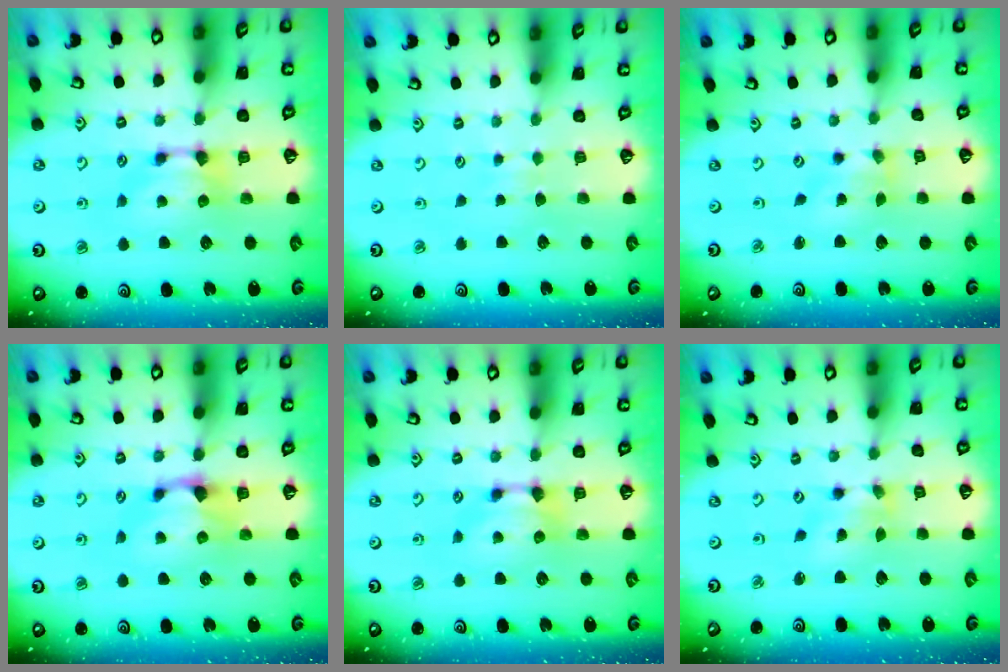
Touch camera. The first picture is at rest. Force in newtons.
{"total": 3.5, "press": 3.5, "slide": 0.2}
{"total": 2.0, "press": 1.7, "slide": 1.0}
{"total": 1.2, "press": 0.8, "slide": 0.9}
{"total": 0.0}
{"total": 1.1, "press": 0.3, "slide": 1.1}